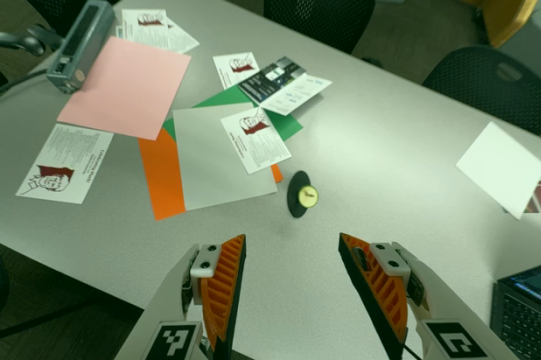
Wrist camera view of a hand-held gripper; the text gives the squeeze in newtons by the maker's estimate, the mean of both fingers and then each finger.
{"total": 0.0}